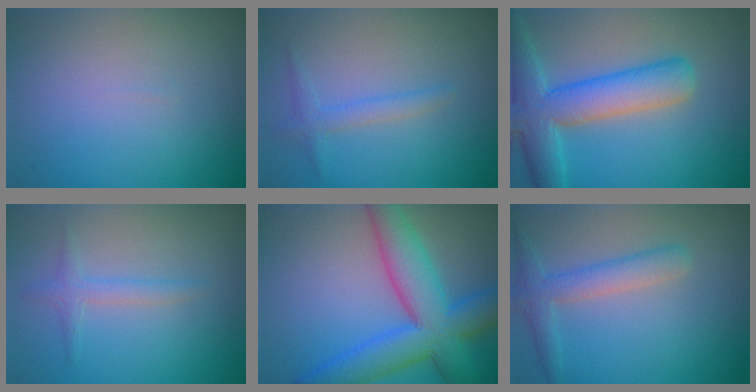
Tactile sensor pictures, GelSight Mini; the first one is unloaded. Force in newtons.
{"total": 1.6, "press": 1.6, "slide": 0.1}
{"total": 7.1, "press": 7.1, "slide": 0.4}
{"total": 1.5, "press": 1.5, "slide": 0.1}
{"total": 8.9, "press": 8.9, "slide": 0.4}
{"total": 2.8, "press": 2.8, "slide": 0.1}